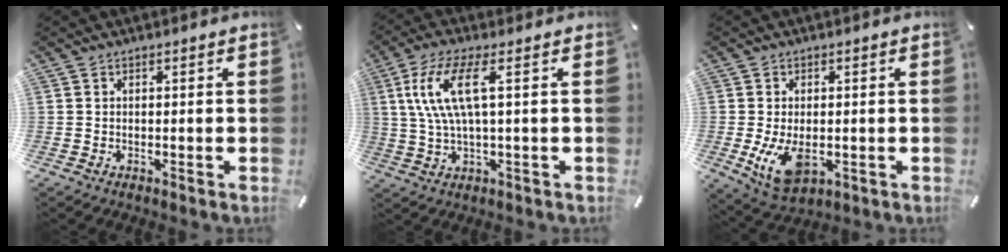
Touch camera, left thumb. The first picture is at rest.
{"total": 10.8, "force": [2.7, 3.1, 10.0], "torque": [-0.219, -0.006, 0.040]}
{"total": 7.7, "force": [-1.1, 4.9, 5.8], "torque": [-0.120, -0.010, -0.019]}